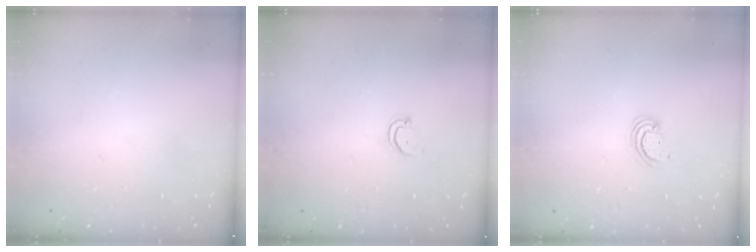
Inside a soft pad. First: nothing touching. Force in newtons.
{"total": 2.5, "press": 2.5, "slide": 0.3}
{"total": 2.8, "press": 2.8, "slide": 0.3}